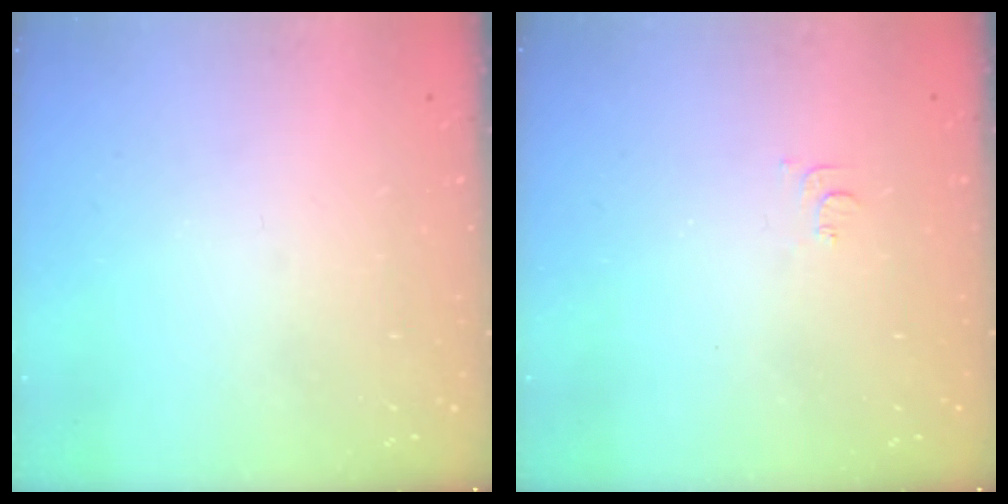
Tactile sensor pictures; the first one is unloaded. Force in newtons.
{"total": 5.4, "press": 5.3, "slide": 0.6}